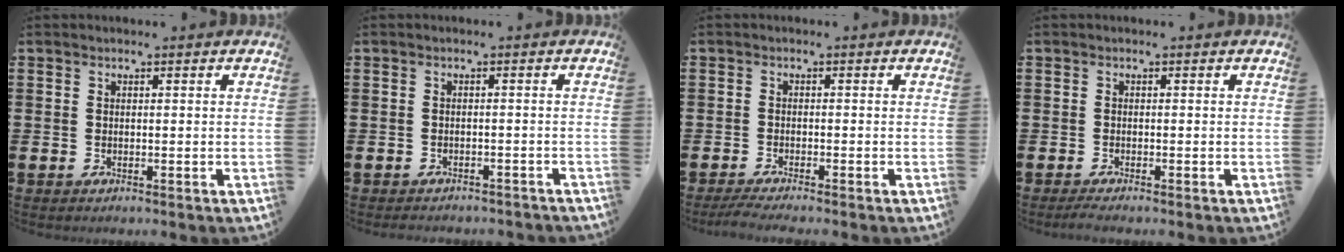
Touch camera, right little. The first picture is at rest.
{"total": 1.1, "force": [-1.1, 0.0, 0.0], "torque": [-0.004, 0.001, -0.022]}
{"total": 1.7, "force": [-1.2, 0.0, 1.1], "torque": [-0.018, 0.000, -0.023]}
{"total": 0.9, "force": [-0.6, 0.0, 0.7], "torque": [-0.011, -0.003, -0.011]}